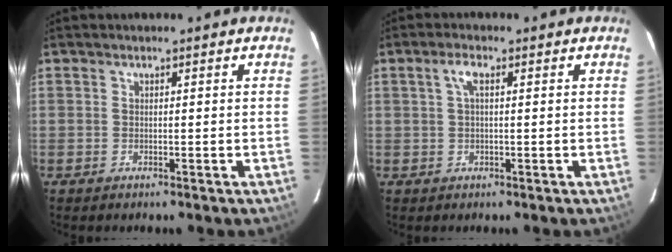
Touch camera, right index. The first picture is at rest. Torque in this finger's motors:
{"motor_torque": [0.25, -0.04, 0.13, 0.02]}